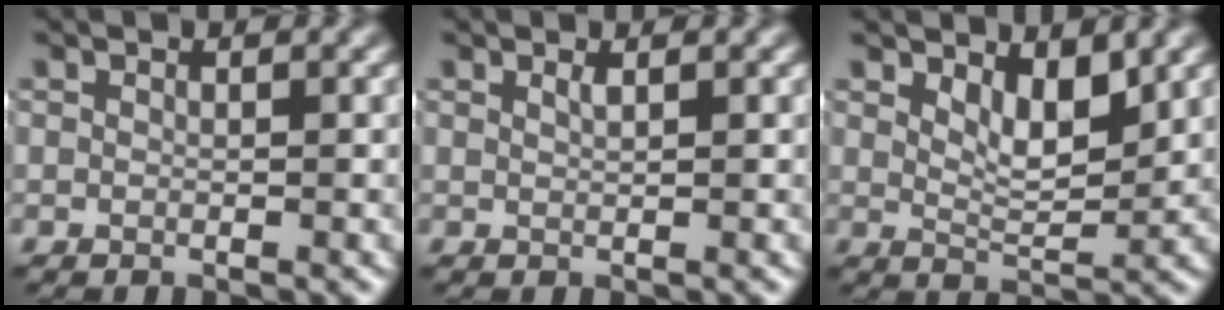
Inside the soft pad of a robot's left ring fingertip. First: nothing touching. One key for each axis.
{"total": 0.6, "fx": 0.4, "fy": 0.1, "fz": 0.4, "tx": -0.006, "ty": -0.001, "tz": 0.008}
{"total": 3.5, "fx": 1.9, "fy": 1.3, "fz": 2.6, "tx": -0.049, "ty": -0.010, "tz": 0.034}